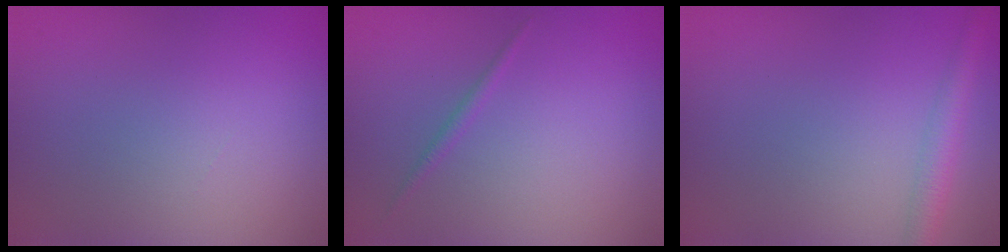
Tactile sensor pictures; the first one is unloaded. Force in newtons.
{"total": 0.7, "press": 0.7, "slide": 0.0}
{"total": 2.7, "press": 2.7, "slide": 0.1}